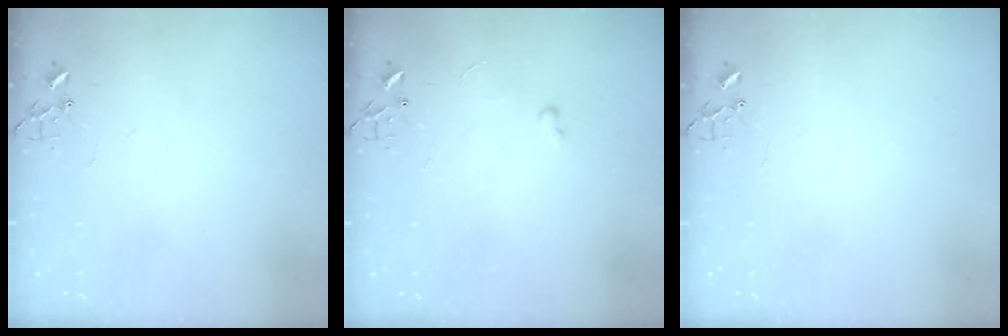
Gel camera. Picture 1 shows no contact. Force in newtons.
{"total": 2.6, "press": 2.6, "slide": 0.4}
{"total": 0.0}